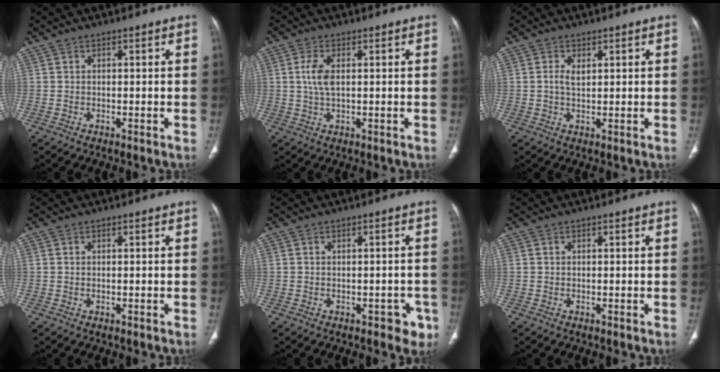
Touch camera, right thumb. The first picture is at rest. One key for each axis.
{"total": 4.4, "fx": 0.7, "fy": 1.9, "fz": 3.9, "tx": -0.091, "ty": -0.001, "tz": 0.015}
{"total": 2.6, "fx": 0.8, "fy": 1.4, "fz": 2.0, "tx": -0.038, "ty": 0.000, "tz": 0.016}
{"total": 0.0}
{"total": 3.8, "fx": -2.0, "fy": 2.4, "fz": 2.3, "tx": -0.004, "ty": 0.011, "tz": -0.021}
{"total": 0.0}